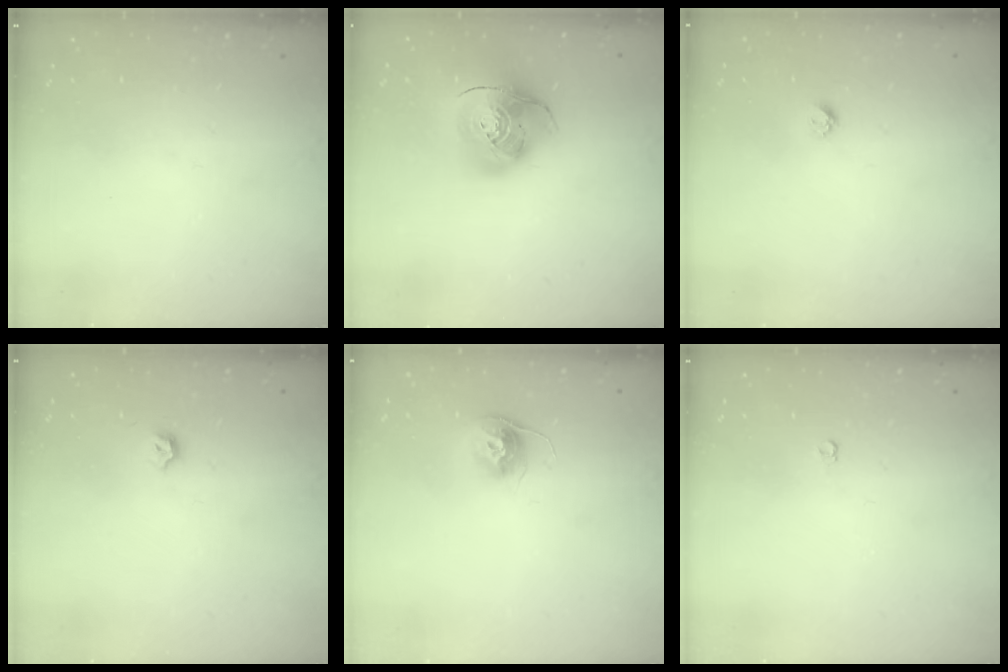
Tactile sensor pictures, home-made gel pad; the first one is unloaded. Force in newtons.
{"total": 14.0, "press": 13.9, "slide": 1.8}
{"total": 4.1, "press": 4.1, "slide": 0.5}
{"total": 3.4, "press": 3.3, "slide": 0.7}
{"total": 10.2, "press": 10.1, "slide": 0.7}
{"total": 3.6, "press": 3.6, "slide": 0.6}